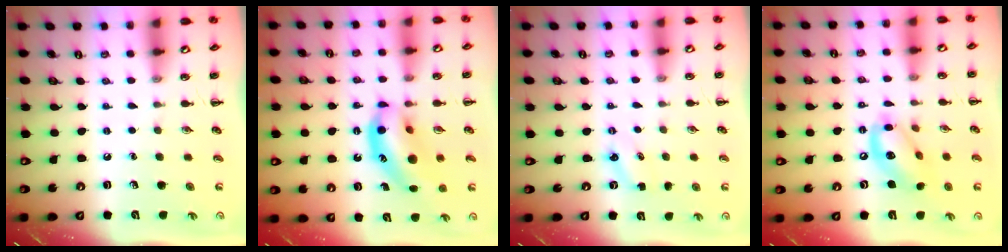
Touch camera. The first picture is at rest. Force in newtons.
{"total": 13.0, "press": 12.6, "slide": 3.2}
{"total": 2.8, "press": 2.7, "slide": 0.7}
{"total": 13.5, "press": 13.1, "slide": 3.1}